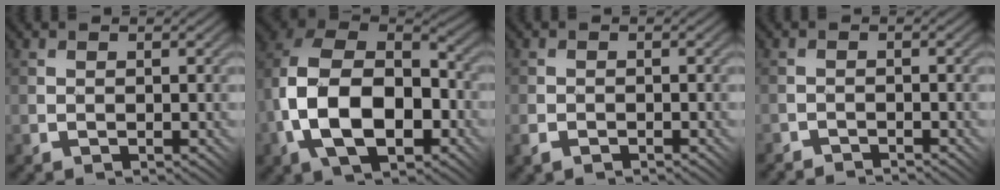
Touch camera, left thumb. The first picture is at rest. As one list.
[{"total": 16.0, "force": [-3.5, 10.5, 11.5], "torque": [-0.233, -0.029, -0.048]}, {"total": 1.4, "force": [-1.1, 0.8, 0.5], "torque": [-0.014, -0.002, -0.025]}, {"total": 1.5, "force": [-1.4, -0.4, -0.5], "torque": [0.014, 0.011, -0.031]}]